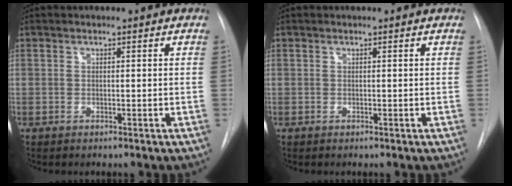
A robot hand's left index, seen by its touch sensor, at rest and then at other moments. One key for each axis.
{"total": 0.0}